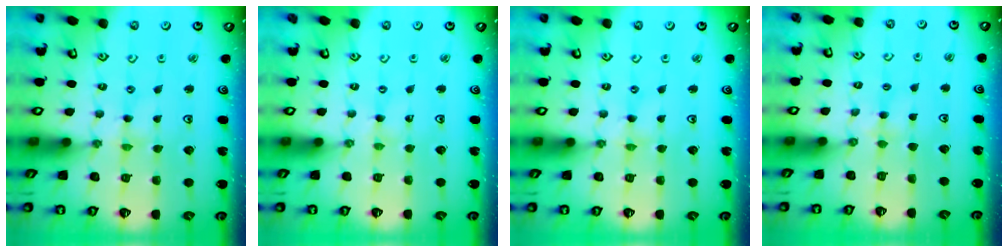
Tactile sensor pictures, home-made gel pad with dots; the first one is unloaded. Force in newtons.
{"total": 0.0}
{"total": 0.0}
{"total": 2.9, "press": 2.8, "slide": 0.3}